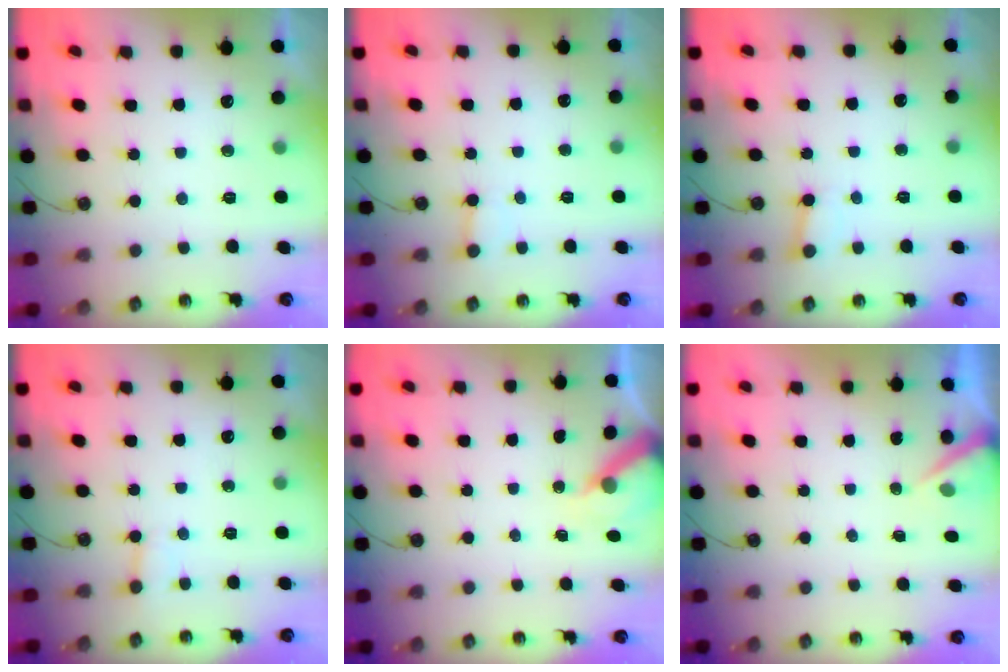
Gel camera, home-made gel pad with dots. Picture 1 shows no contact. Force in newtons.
{"total": 2.4, "press": 2.4, "slide": 0.1}
{"total": 2.3, "press": 2.3, "slide": 0.2}
{"total": 3.4, "press": 3.4, "slide": 0.2}
{"total": 6.0, "press": 6.0, "slide": 0.3}
{"total": 3.5, "press": 3.5, "slide": 0.2}